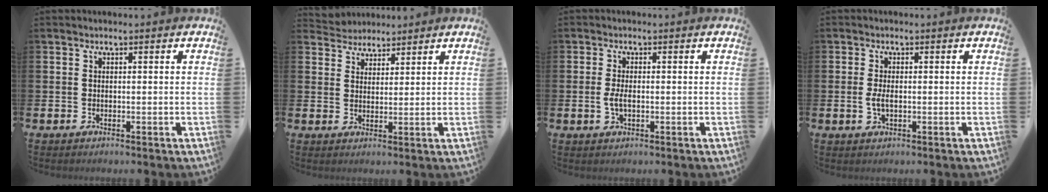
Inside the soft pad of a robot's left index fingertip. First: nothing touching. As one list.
[{"total": 3.4, "force": [3.1, 1.3, -0.7], "torque": [0.000, -0.013, 0.055]}, {"total": 2.3, "force": [-0.2, 1.0, 2.1], "torque": [-0.037, 0.001, -0.005]}, {"total": 1.9, "force": [-0.1, 0.8, 1.8], "torque": [-0.031, 0.001, -0.005]}]